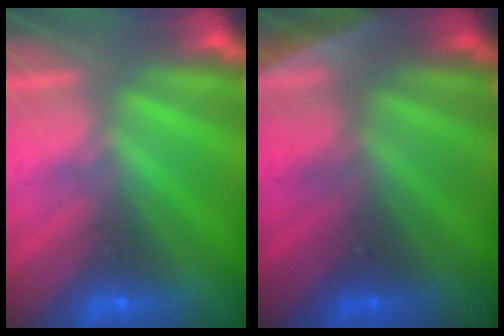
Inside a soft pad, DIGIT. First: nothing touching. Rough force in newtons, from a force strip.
{"total": 3.0}